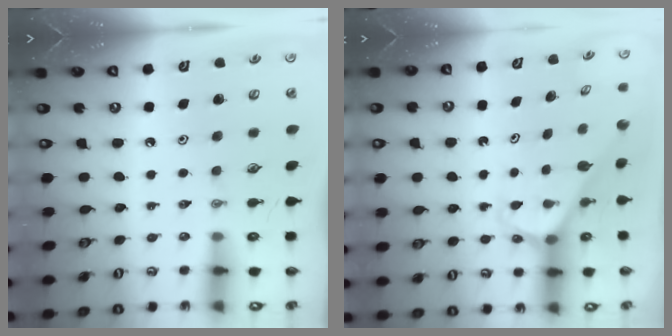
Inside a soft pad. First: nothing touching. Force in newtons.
{"total": 2.4, "press": 2.4, "slide": 0.2}